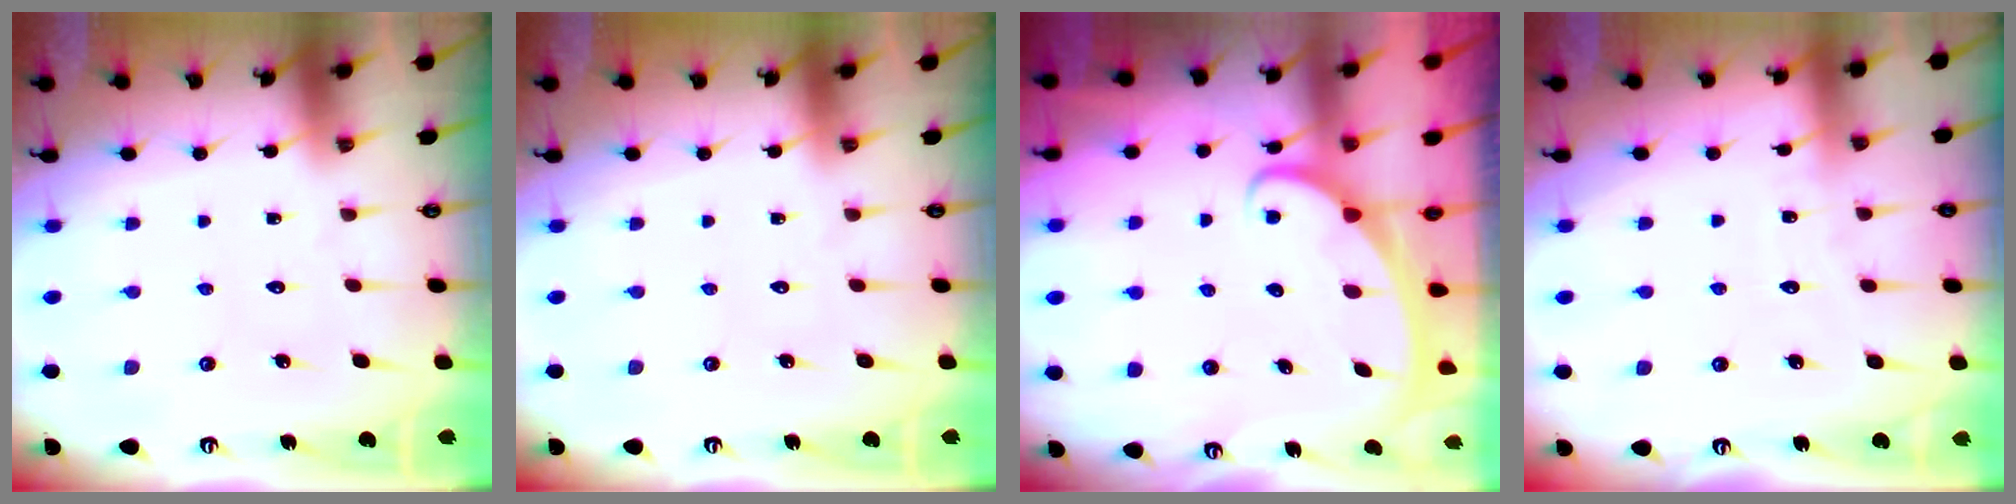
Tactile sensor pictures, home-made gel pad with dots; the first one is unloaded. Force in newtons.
{"total": 0.0}
{"total": 2.5, "press": 2.5, "slide": 0.3}
{"total": 2.6, "press": 2.6, "slide": 0.3}